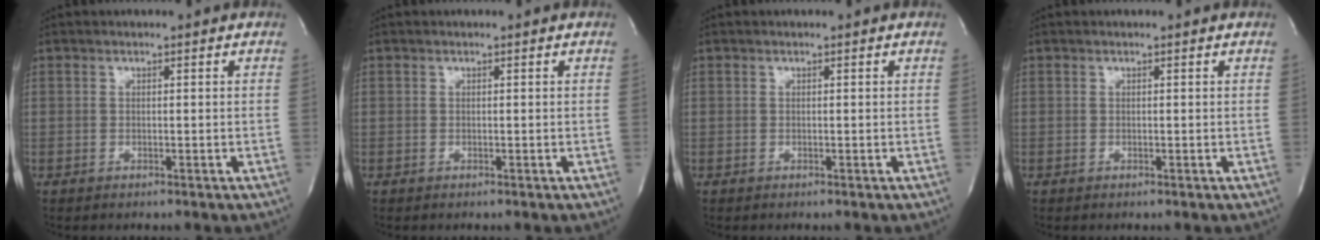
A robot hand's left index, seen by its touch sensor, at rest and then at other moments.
{"total": 0.0}
{"total": 0.0}
{"total": 0.0}